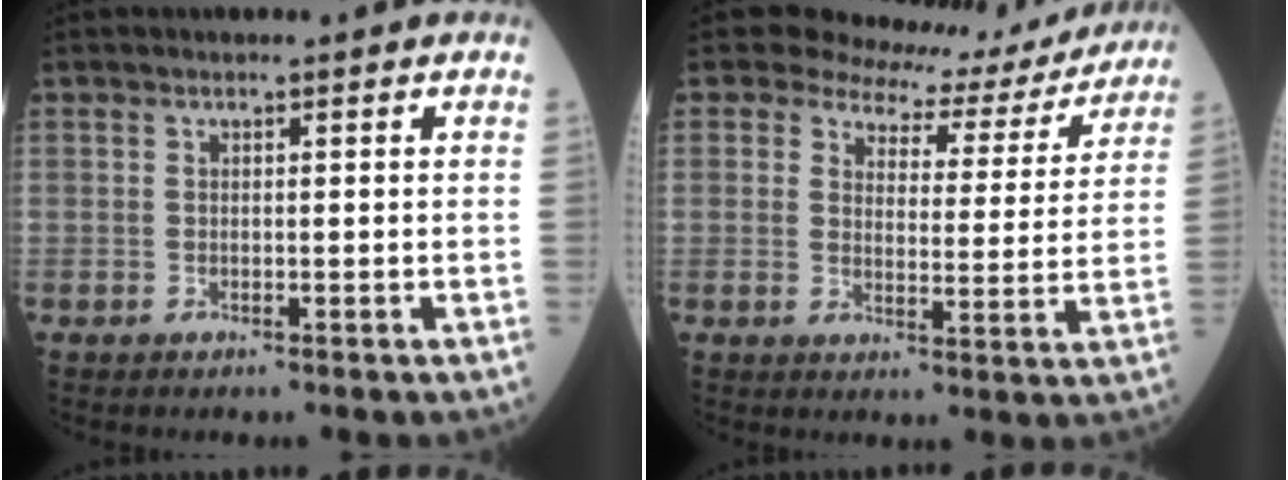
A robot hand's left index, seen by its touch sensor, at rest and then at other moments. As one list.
[{"total": 11.4, "force": [10.6, 4.0, 1.2], "torque": [-0.008, -0.008, 0.116]}]